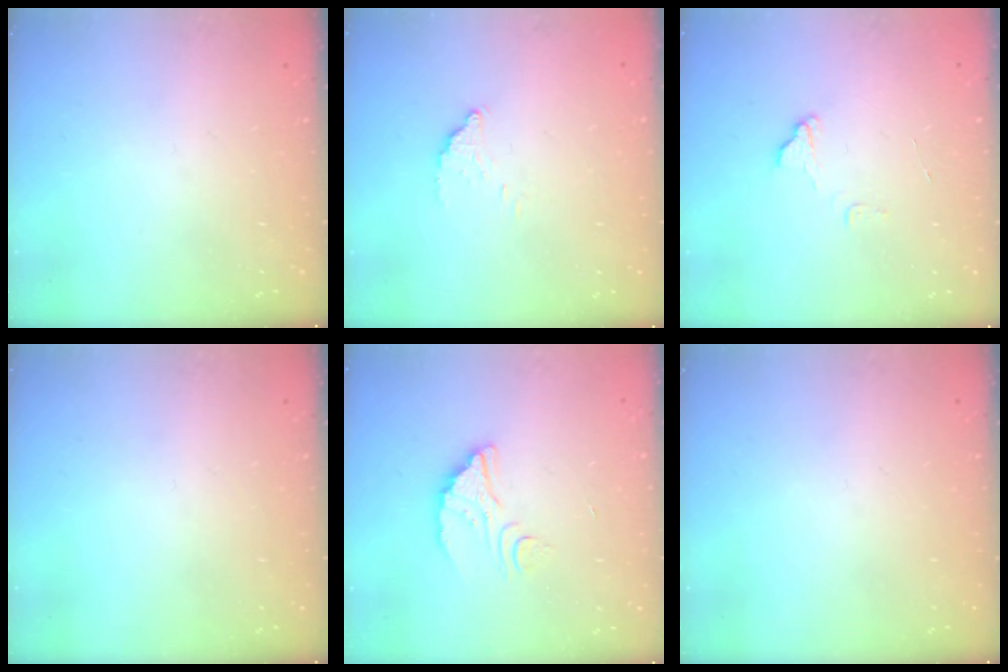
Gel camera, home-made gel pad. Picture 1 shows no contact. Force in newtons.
{"total": 3.4, "press": 3.4, "slide": 0.1}
{"total": 7.1, "press": 7.1, "slide": 0.5}
{"total": 0.0}
{"total": 5.1, "press": 5.1, "slide": 0.4}
{"total": 0.0}